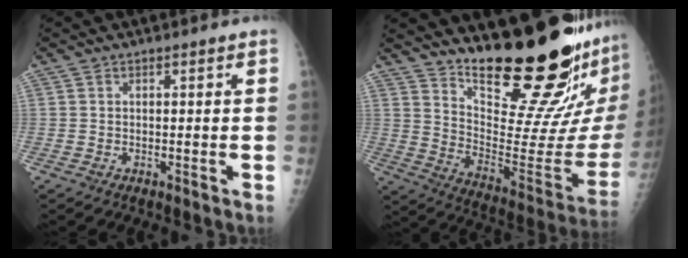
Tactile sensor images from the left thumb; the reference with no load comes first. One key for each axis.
{"total": 25.9, "fx": 20.0, "fy": 4.7, "fz": 15.8, "tx": -0.208, "ty": -0.167, "tz": 0.301}